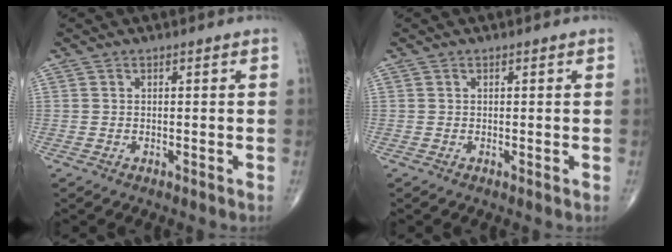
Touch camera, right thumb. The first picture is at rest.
{"total": 0.0}